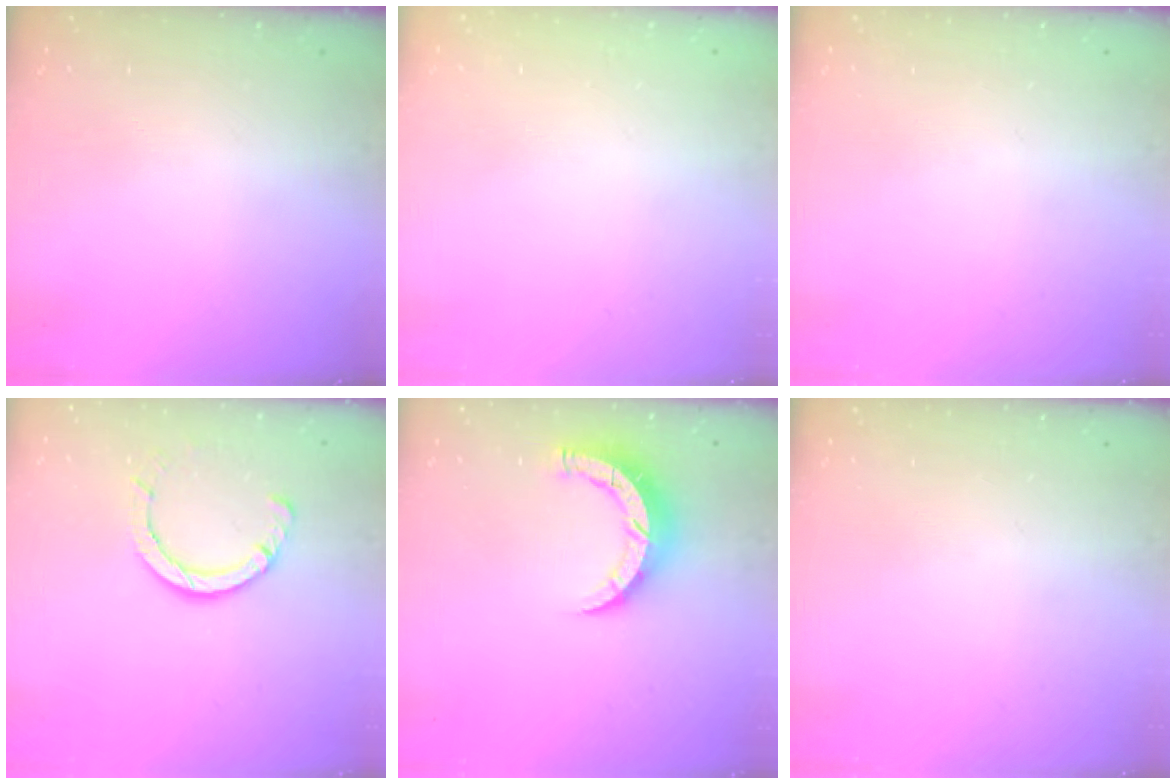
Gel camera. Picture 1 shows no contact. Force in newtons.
{"total": 2.7, "press": 2.7, "slide": 0.2}
{"total": 0.0}
{"total": 6.4, "press": 6.4, "slide": 0.7}
{"total": 7.9, "press": 7.9, "slide": 0.5}
{"total": 0.0}